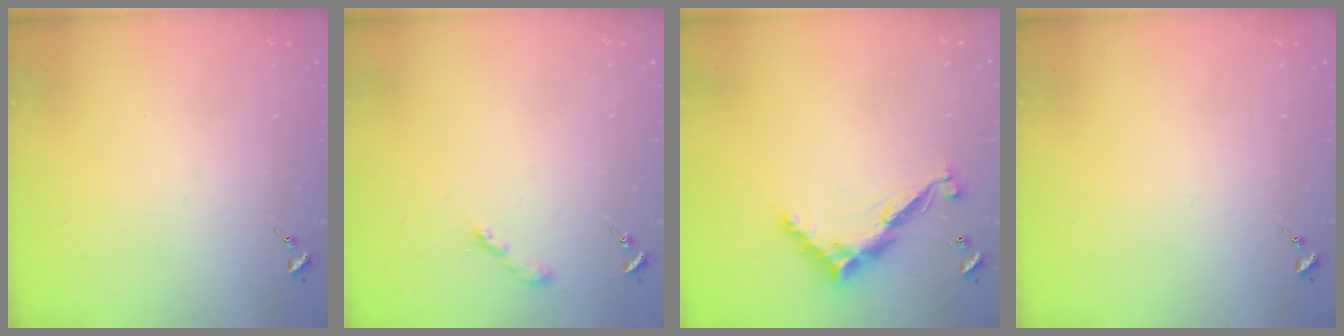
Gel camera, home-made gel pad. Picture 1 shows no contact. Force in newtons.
{"total": 2.0, "press": 2.0, "slide": 0.2}
{"total": 11.3, "press": 11.3, "slide": 0.3}
{"total": 0.0}